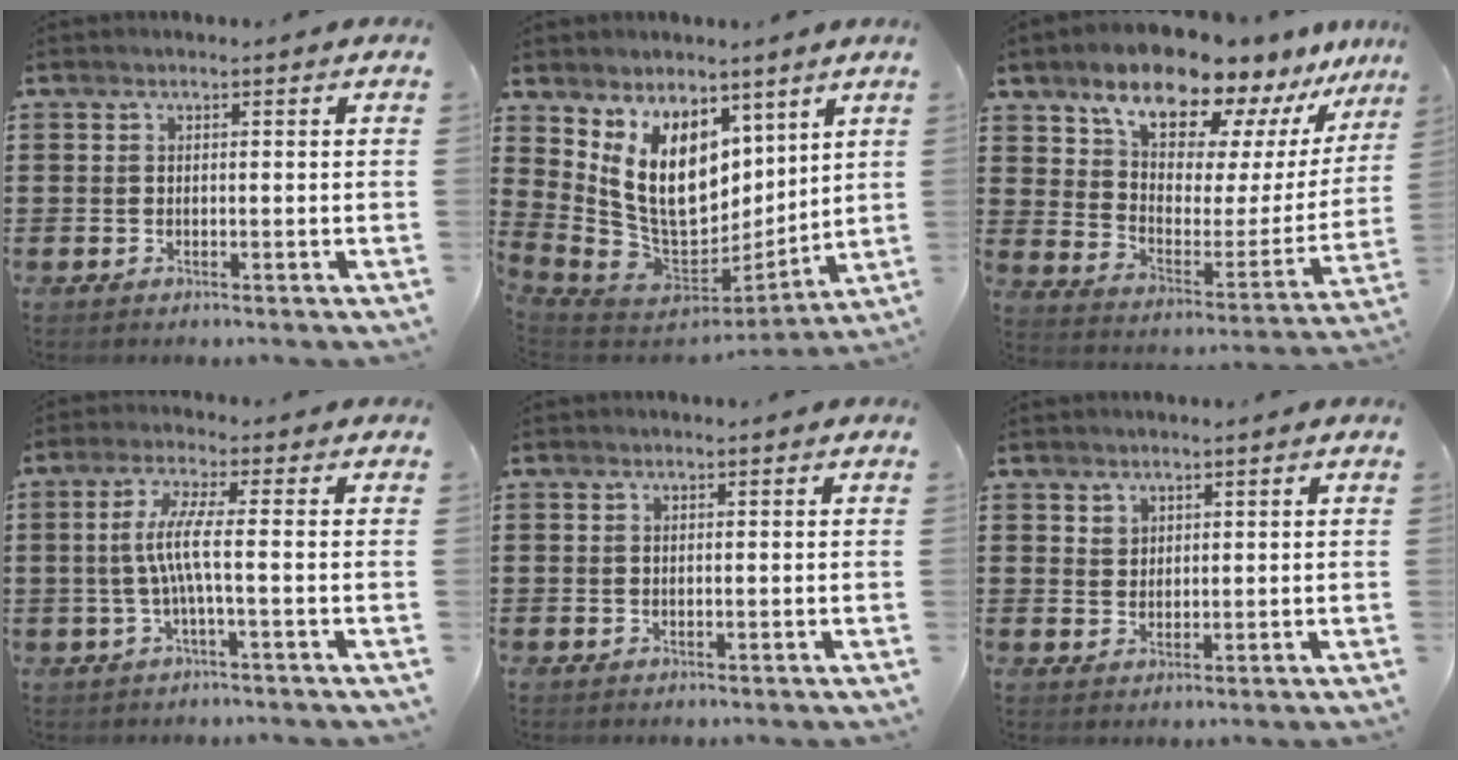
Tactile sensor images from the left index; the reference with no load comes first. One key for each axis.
{"total": 14.0, "fx": 5.4, "fy": 9.3, "fz": 9.0, "tx": -0.217, "ty": -0.038, "tz": 0.111}
{"total": 12.6, "fx": 11.0, "fy": 4.1, "fz": 4.6, "tx": -0.110, "ty": -0.079, "tz": 0.191}
{"total": 6.0, "fx": -0.7, "fy": 0.2, "fz": 5.9, "tx": -0.124, "ty": -0.005, "tz": -0.024}
{"total": 0.0}
{"total": 1.9, "fx": 1.5, "fy": 1.2, "fz": 0.1, "tx": -0.006, "ty": 0.002, "tz": 0.029}